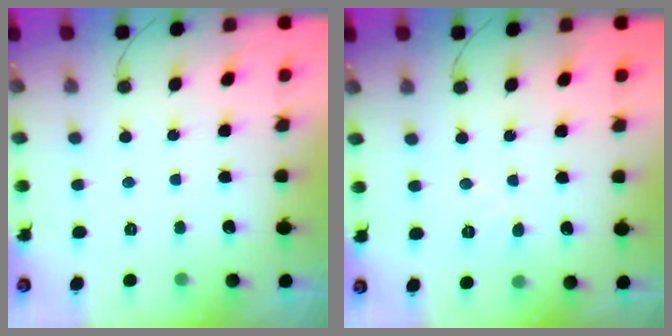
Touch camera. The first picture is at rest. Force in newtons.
{"total": 5.1, "press": 5.1, "slide": 0.5}